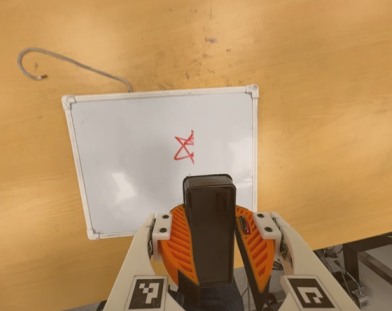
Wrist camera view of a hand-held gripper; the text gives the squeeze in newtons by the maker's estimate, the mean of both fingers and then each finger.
{"total": 11.3, "left": 11.4, "right": 11.1}